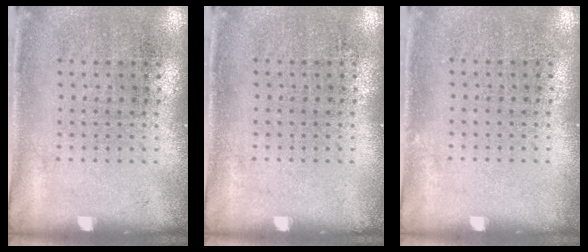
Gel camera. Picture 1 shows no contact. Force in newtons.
{"total": 0.0}
{"total": 0.0}